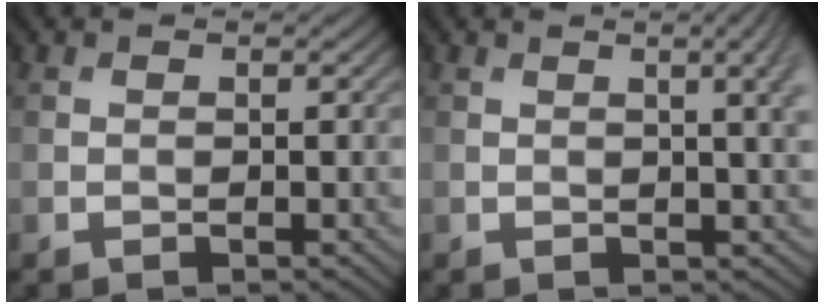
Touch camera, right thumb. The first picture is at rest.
{"total": 4.6, "force": [1.1, 1.2, 4.3], "torque": [-0.050, 0.012, 0.013]}